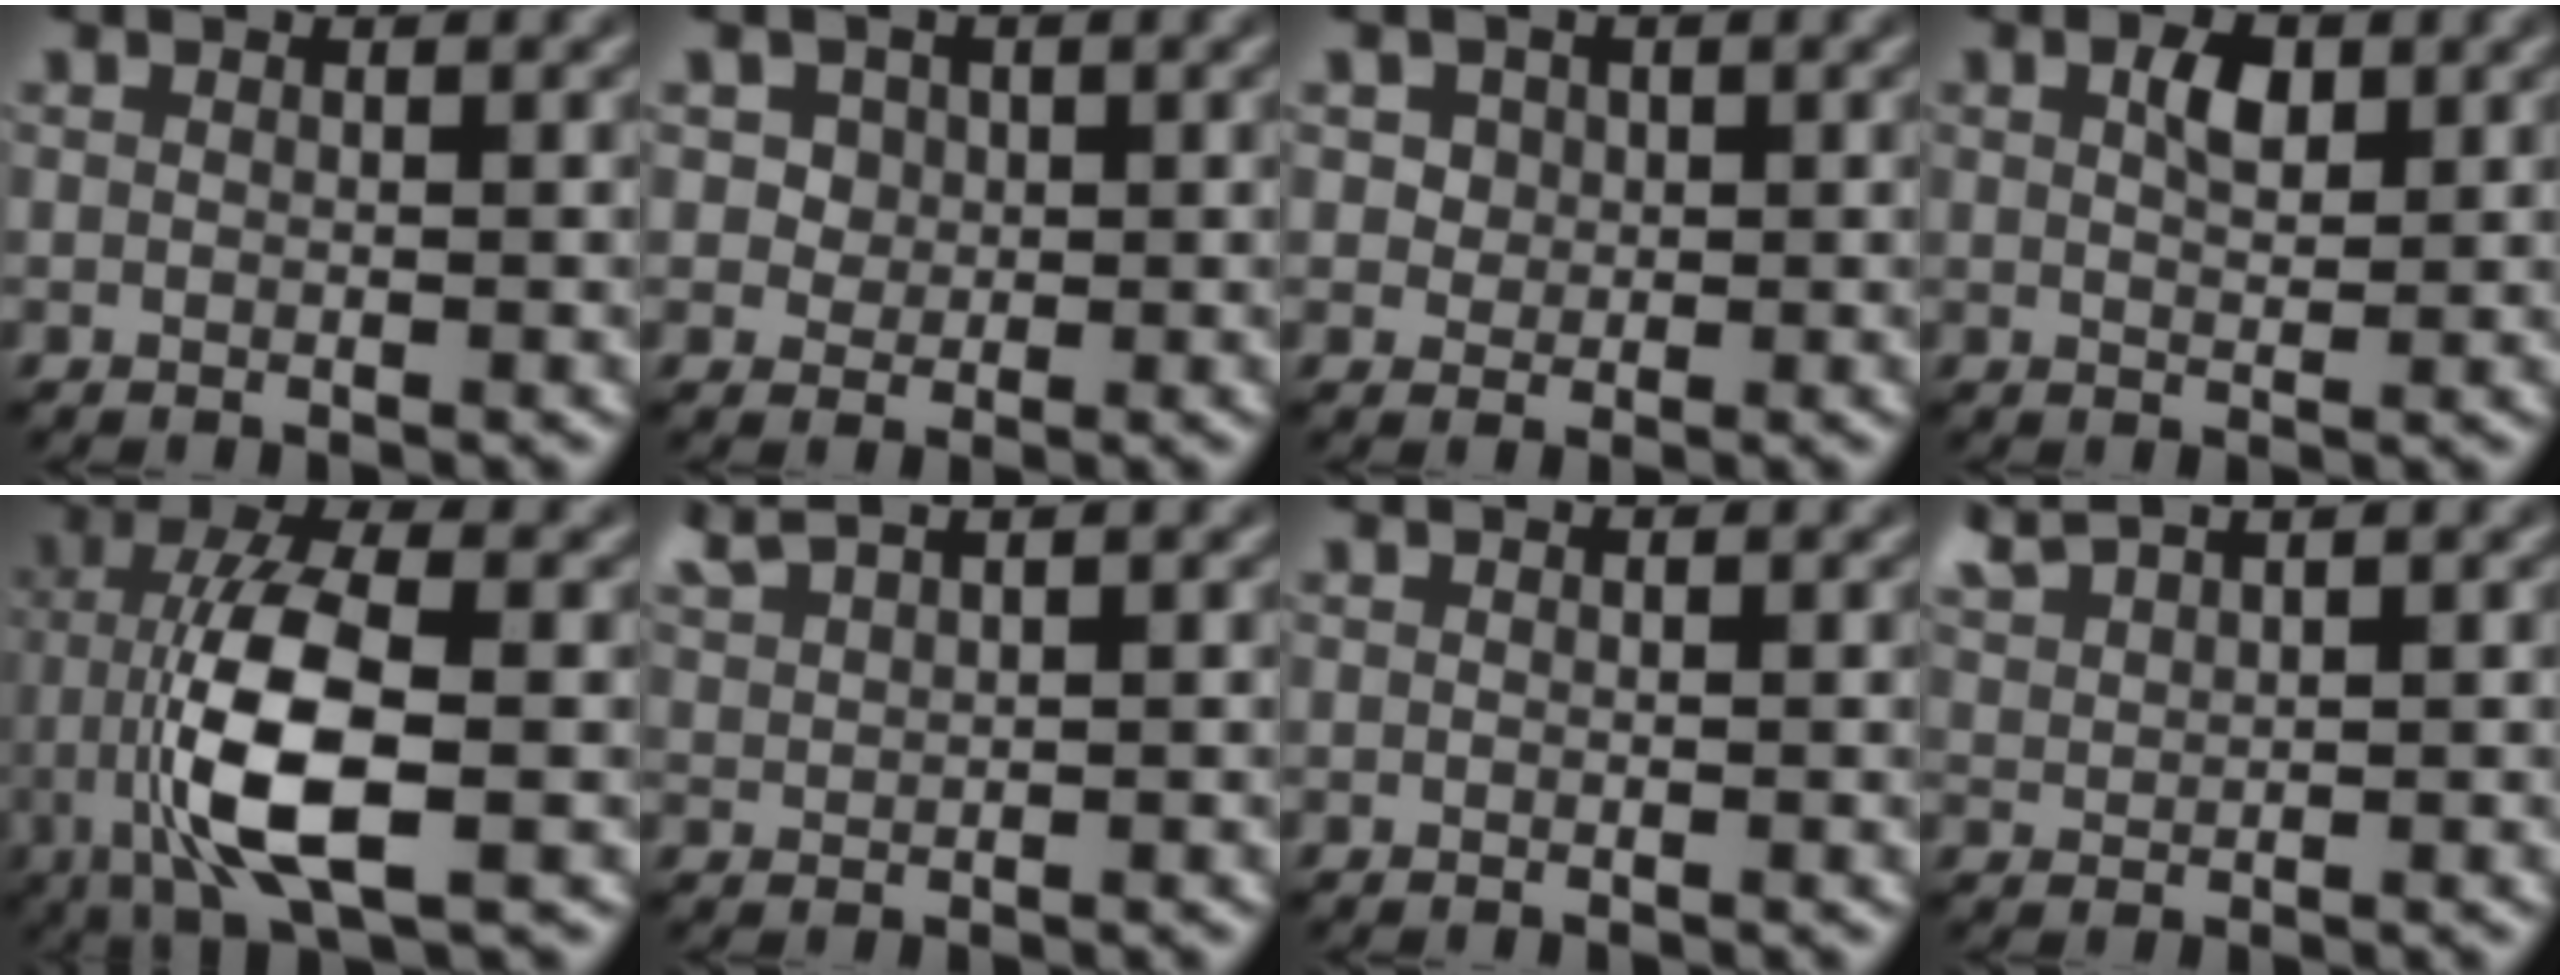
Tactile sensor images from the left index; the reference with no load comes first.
{"total": 3.5, "force": [1.7, 2.8, 1.5], "torque": [-0.036, 0.006, 0.026]}
{"total": 2.9, "force": [1.4, 2.2, 1.2], "torque": [-0.030, 0.004, 0.024]}
{"total": 2.3, "force": [0.9, 1.2, 1.7], "torque": [-0.033, 0.004, 0.016]}
{"total": 8.9, "force": [-2.1, 2.7, 8.2], "torque": [-0.162, 0.009, -0.042]}
{"total": 2.8, "force": [2.5, 0.5, 1.2], "torque": [-0.024, 0.013, 0.051]}
{"total": 0.0}
{"total": 2.7, "force": [2.5, 0.3, 1.0], "torque": [-0.022, 0.012, 0.056]}